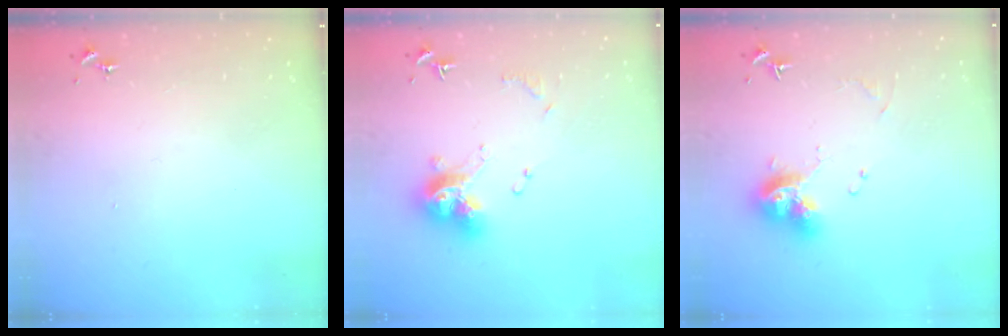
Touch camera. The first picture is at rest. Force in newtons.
{"total": 12.9, "press": 12.8, "slide": 1.4}
{"total": 11.1, "press": 11.0, "slide": 1.3}